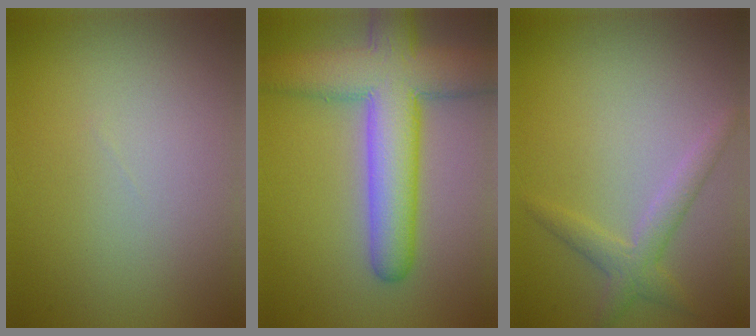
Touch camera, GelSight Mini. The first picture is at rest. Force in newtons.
{"total": 9.5, "press": 9.5, "slide": 0.8}
{"total": 2.4, "press": 2.4, "slide": 0.2}